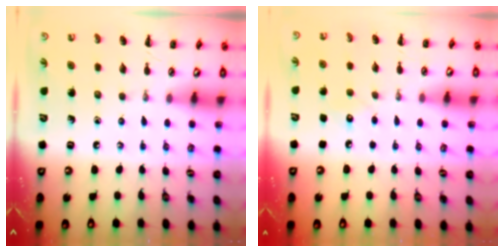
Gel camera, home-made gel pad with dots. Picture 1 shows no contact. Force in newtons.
{"total": 4.9, "press": 4.8, "slide": 1.1}